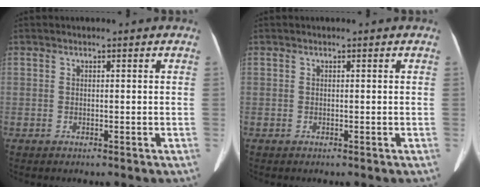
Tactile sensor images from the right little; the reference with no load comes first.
{"total": 0.0}